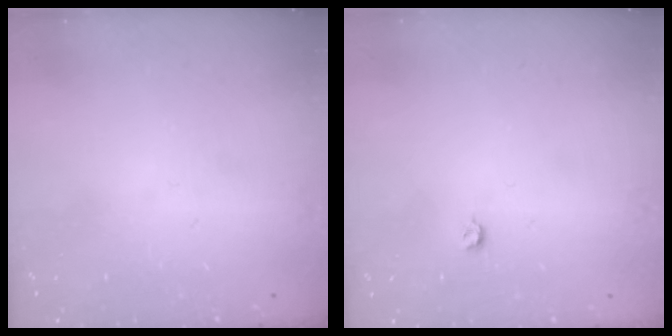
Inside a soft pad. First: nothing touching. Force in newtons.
{"total": 3.5, "press": 3.4, "slide": 0.6}